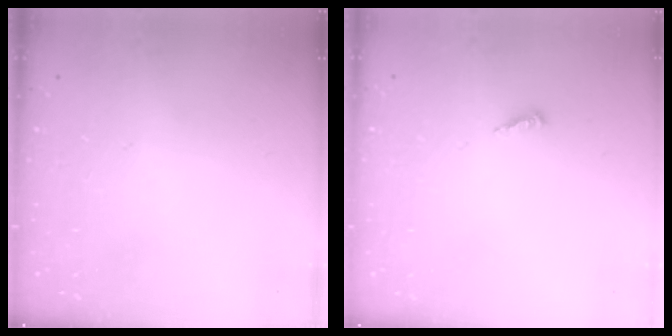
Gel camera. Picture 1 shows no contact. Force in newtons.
{"total": 3.9, "press": 3.9, "slide": 0.2}